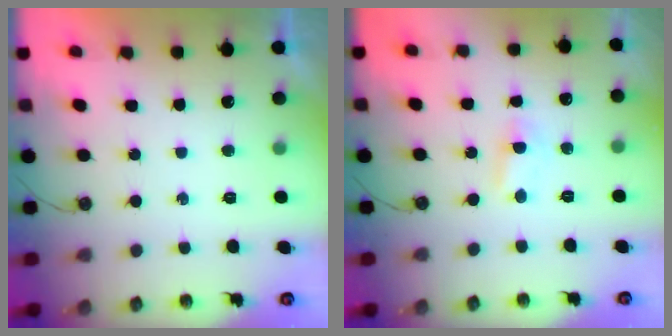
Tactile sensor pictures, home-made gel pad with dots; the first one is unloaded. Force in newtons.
{"total": 1.5, "press": 1.3, "slide": 0.6}